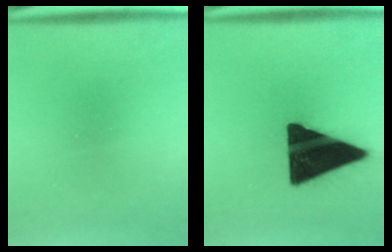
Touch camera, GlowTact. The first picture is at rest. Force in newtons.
{"total": 18.1}